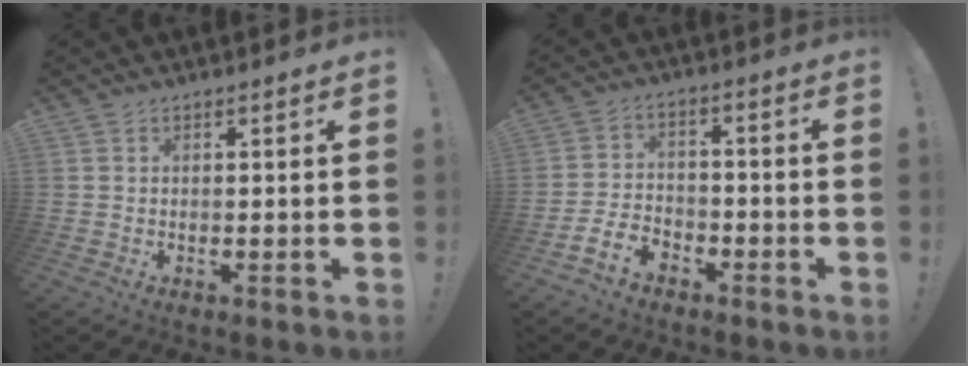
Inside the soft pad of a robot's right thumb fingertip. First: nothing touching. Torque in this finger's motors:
{"motor_torque": [0.44, -0.36, 0.16, -0.23, 0.00]}